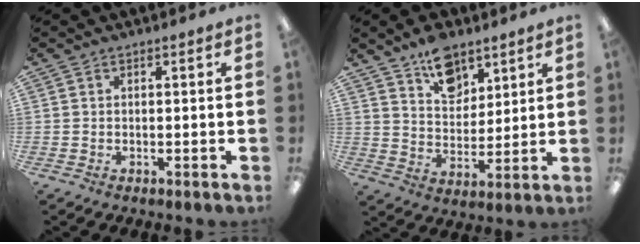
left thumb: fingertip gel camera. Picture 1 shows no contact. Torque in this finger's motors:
{"motor_torque": [0.13, 0.21, 0.02, -0.44, 0.08]}